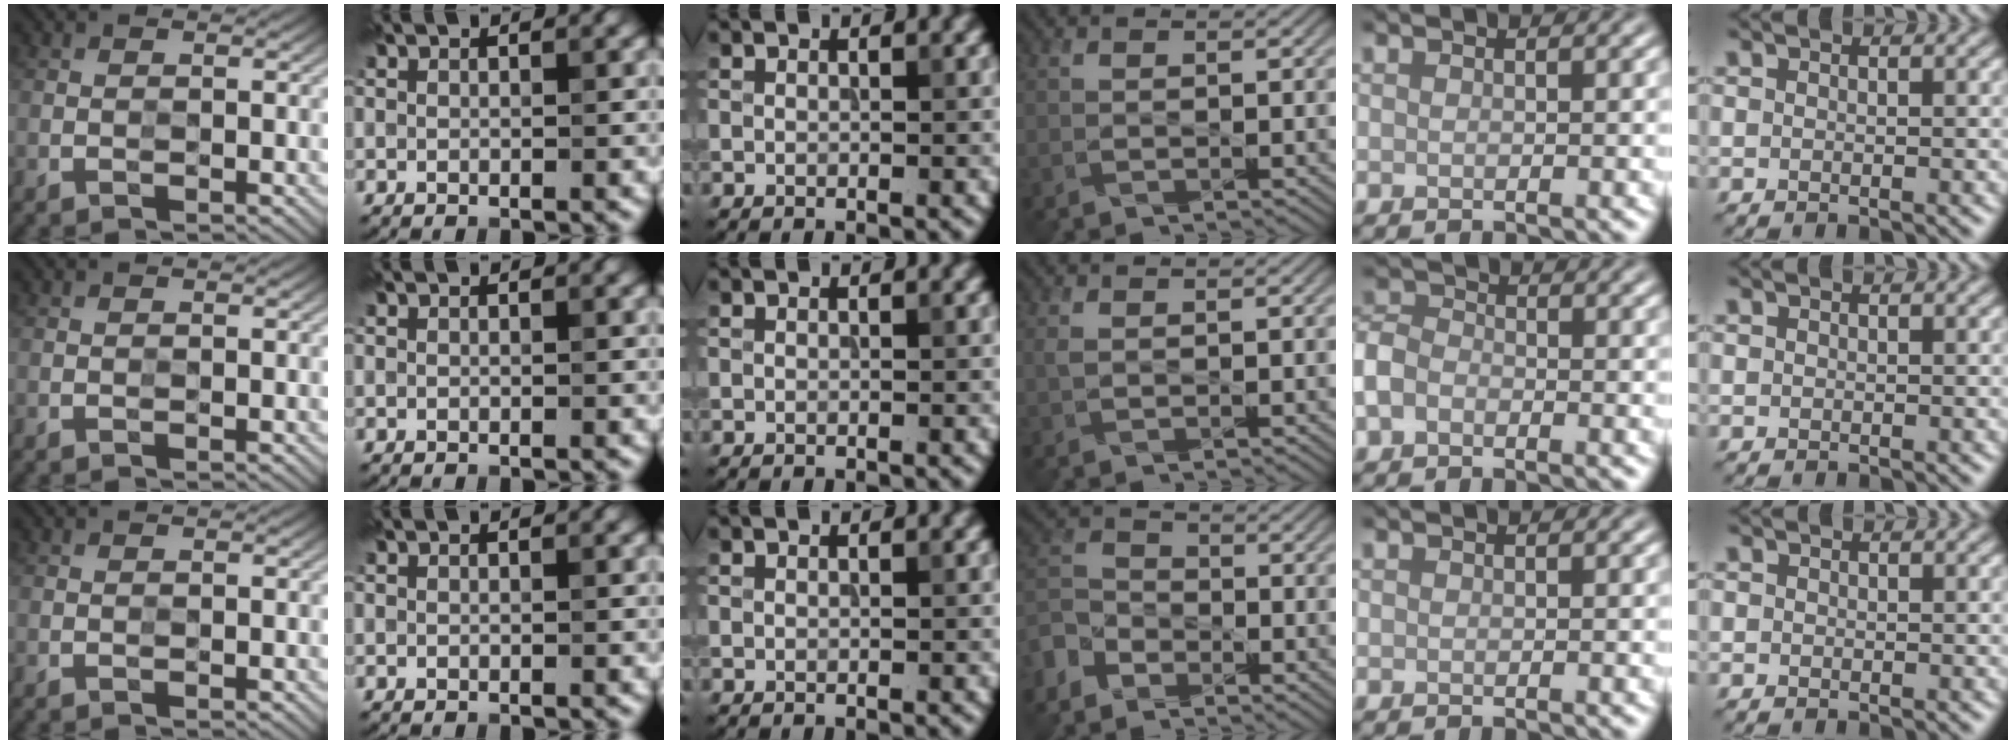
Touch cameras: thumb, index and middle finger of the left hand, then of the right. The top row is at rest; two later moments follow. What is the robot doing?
{"motion": "press", "object": "stopwatch"}